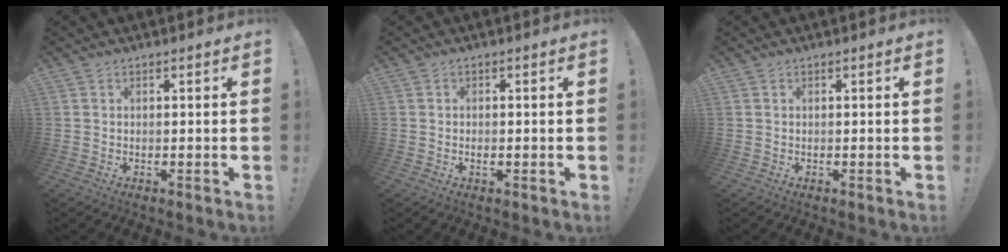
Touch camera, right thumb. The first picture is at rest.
{"total": 0.7, "force": [-0.2, 0.1, 0.7], "torque": [-0.004, -0.005, -0.005]}
{"total": 0.0}